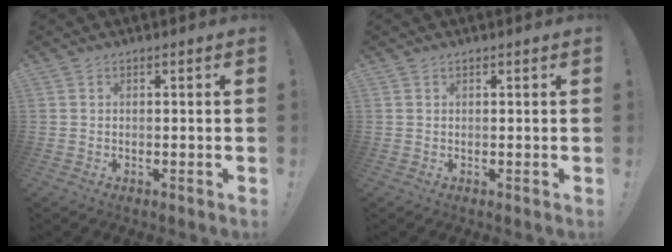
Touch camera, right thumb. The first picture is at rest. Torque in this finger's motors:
{"motor_torque": [0.22, 0.16, -0.09, 0.03, 0.03]}